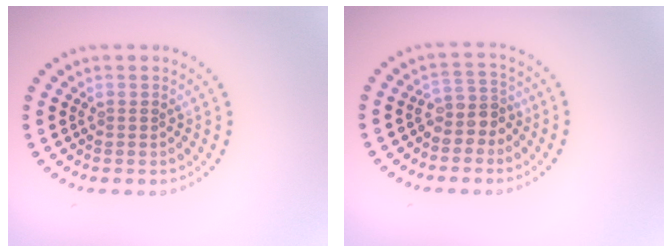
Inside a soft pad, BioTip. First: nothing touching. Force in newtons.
{"total": 2.5, "press": 2.0, "slide": 1.5}